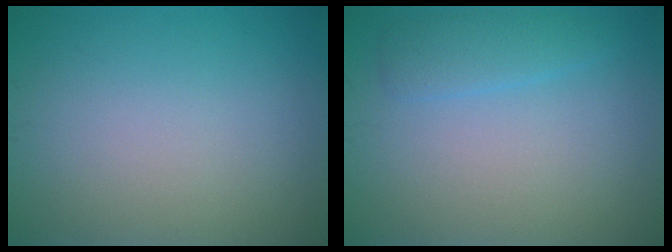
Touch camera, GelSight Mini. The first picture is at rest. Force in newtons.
{"total": 1.9, "press": 1.9, "slide": 0.2}